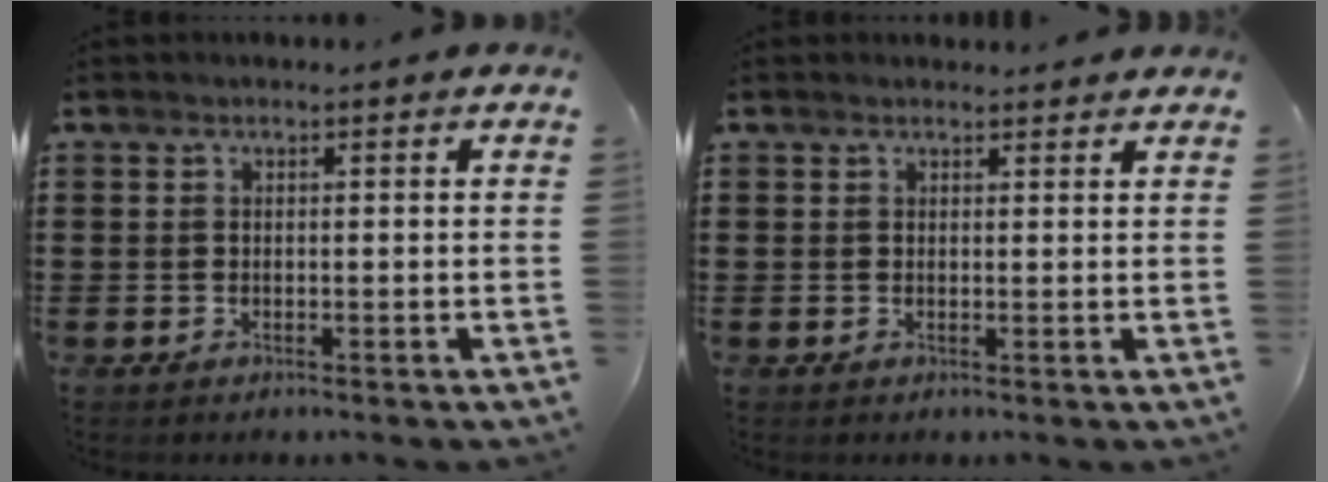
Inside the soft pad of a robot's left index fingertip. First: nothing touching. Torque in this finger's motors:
{"motor_torque": [1.29, -0.86, 0.06, 0.00]}